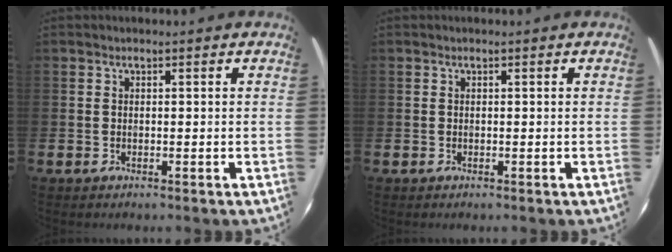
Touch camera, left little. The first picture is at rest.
{"total": 0.0}